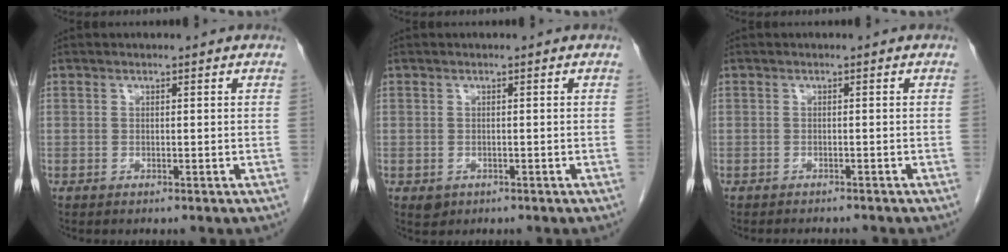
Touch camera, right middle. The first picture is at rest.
{"total": 1.3, "force": [-0.5, 1.1, 0.5], "torque": [-0.008, 0.002, -0.001]}
{"total": 2.9, "force": [-2.8, 0.5, 0.8], "torque": [-0.009, -0.007, -0.035]}